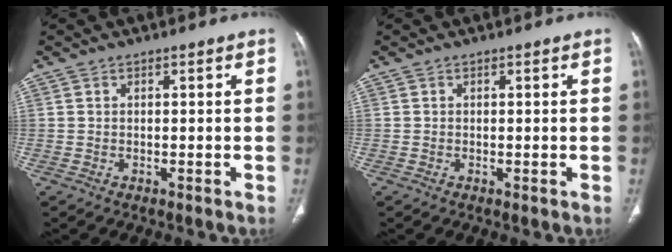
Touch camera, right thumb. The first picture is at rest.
{"total": 0.0}